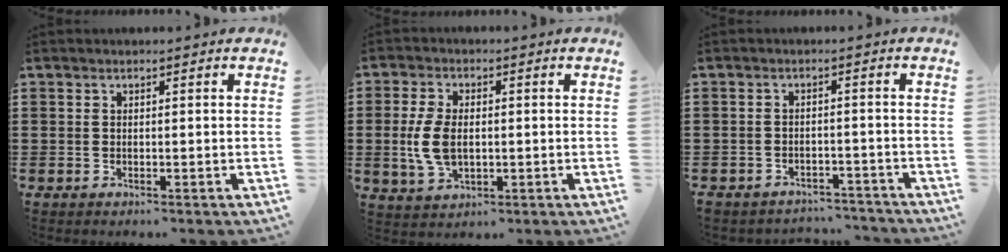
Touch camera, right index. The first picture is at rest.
{"total": 6.3, "force": [-0.3, 3.6, 5.1], "torque": [-0.133, -0.003, -0.013]}
{"total": 2.8, "force": [-2.8, 0.4, 0.0], "torque": [-0.007, -0.001, -0.059]}